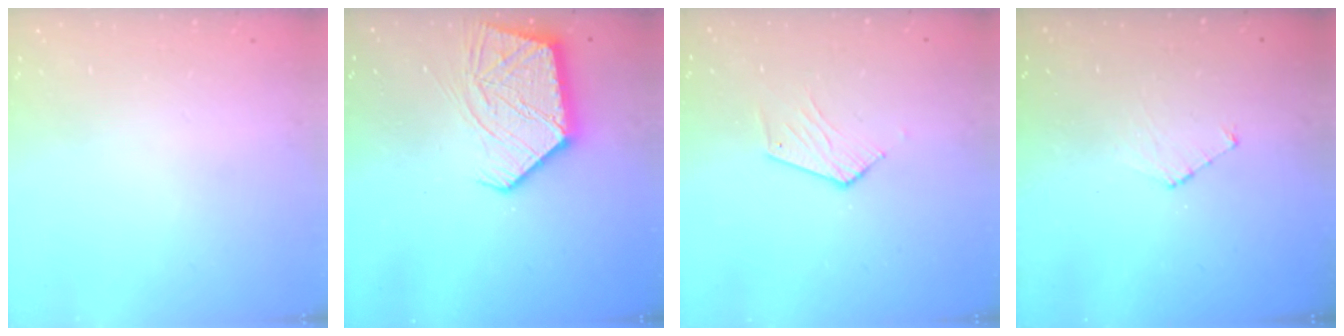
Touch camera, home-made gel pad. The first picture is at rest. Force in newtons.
{"total": 13.8, "press": 13.7, "slide": 1.0}
{"total": 4.8, "press": 4.8, "slide": 0.4}
{"total": 4.3, "press": 4.3, "slide": 0.4}